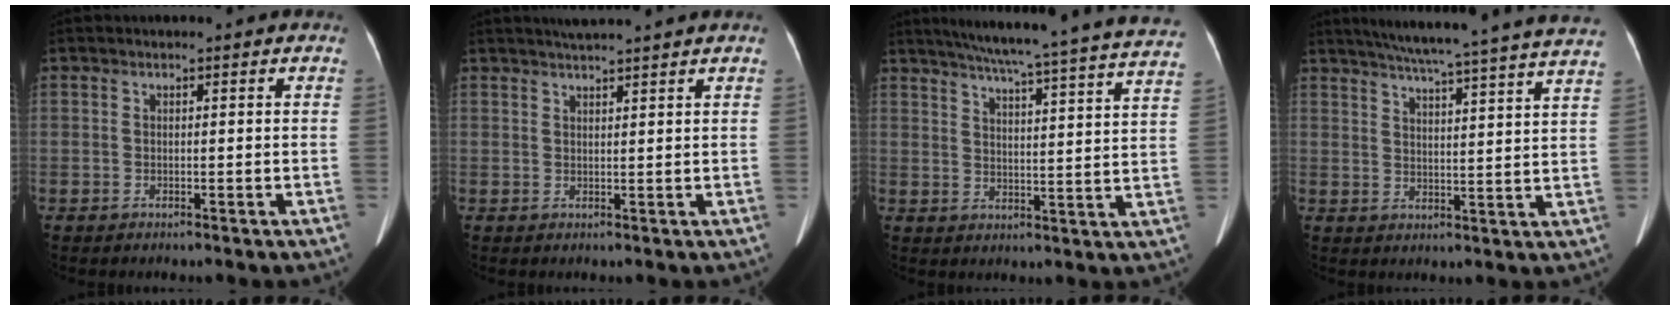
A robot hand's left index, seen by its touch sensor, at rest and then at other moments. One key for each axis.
{"total": 4.7, "fx": 4.2, "fy": -0.8, "fz": 2.1, "tx": -0.030, "ty": 0.022, "tz": 0.061}
{"total": 27.4, "fx": 24.7, "fy": -0.5, "fz": 11.8, "tx": -0.182, "ty": -0.050, "tz": 0.299}
{"total": 24.5, "fx": 21.9, "fy": -1.1, "fz": 11.0, "tx": -0.172, "ty": -0.028, "tz": 0.274}